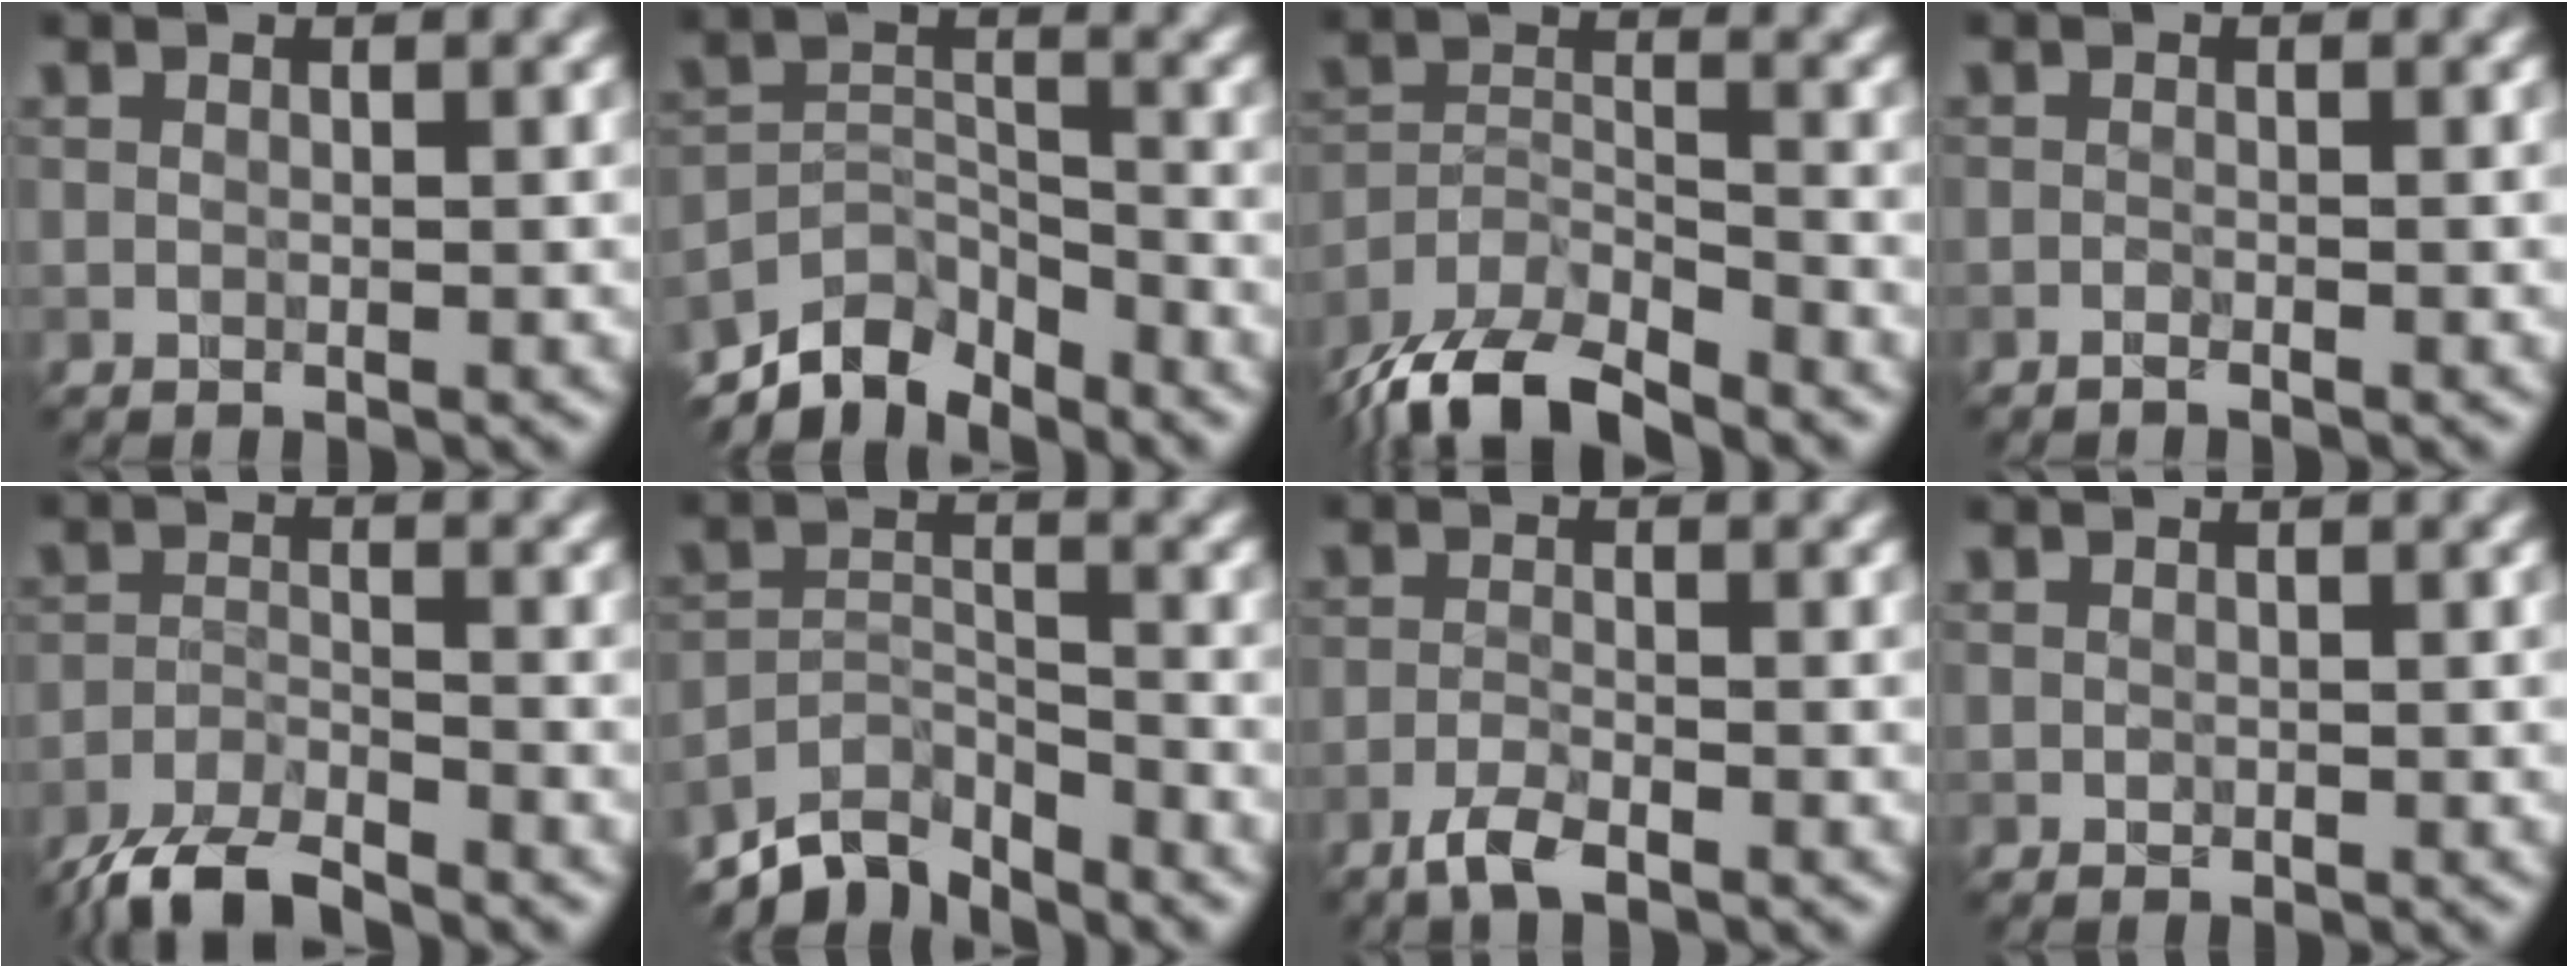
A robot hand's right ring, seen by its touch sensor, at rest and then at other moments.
{"total": 6.0, "force": [-5.5, 2.0, 1.3], "torque": [-0.019, -0.005, -0.101]}
{"total": 9.3, "force": [-8.3, 2.4, 3.4], "torque": [-0.067, -0.006, -0.147]}
{"total": 0.8, "force": [-0.7, 0.3, 0.3], "torque": [0.002, -0.002, -0.013]}
{"total": 6.0, "force": [-5.5, 1.1, 2.0], "torque": [-0.038, -0.008, -0.102]}
{"total": 5.7, "force": [-5.2, 1.7, 1.4], "torque": [-0.020, -0.007, -0.092]}
{"total": 2.5, "force": [-2.2, 0.4, 1.1], "torque": [-0.024, 0.000, -0.042]}
{"total": 0.0}